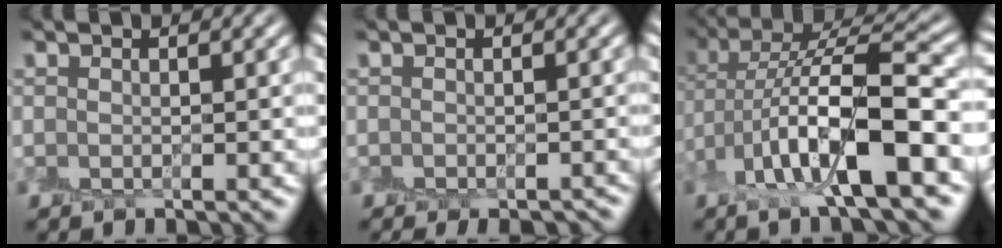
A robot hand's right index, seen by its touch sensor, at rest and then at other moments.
{"total": 1.9, "force": [-1.7, 0.4, 0.9], "torque": [-0.009, -0.010, -0.020]}
{"total": 9.3, "force": [-2.5, 2.9, 8.5], "torque": [-0.159, 0.008, -0.048]}